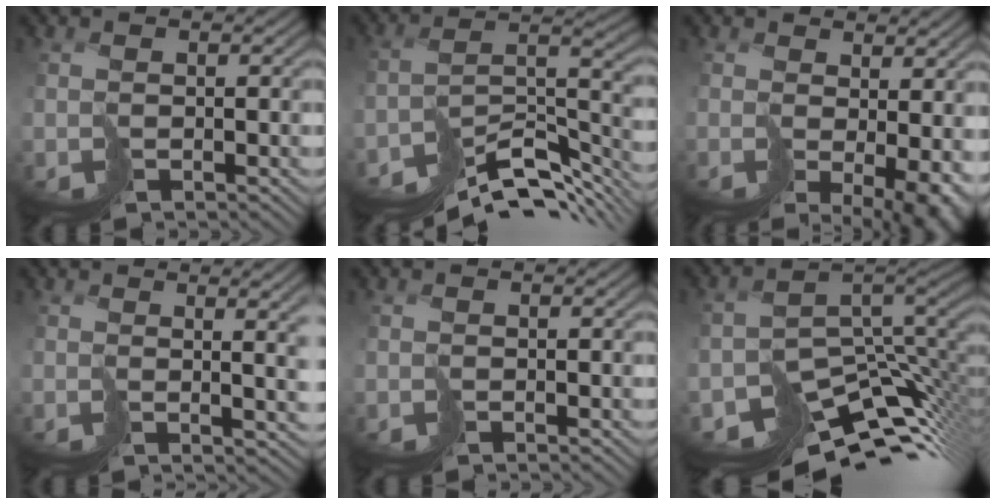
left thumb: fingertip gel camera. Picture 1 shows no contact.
{"total": 11.6, "force": [-9.6, 3.0, 5.9], "torque": [-0.102, -0.008, -0.145]}
{"total": 7.2, "force": [-1.1, 3.2, 6.3], "torque": [-0.111, -0.031, 0.006]}
{"total": 6.6, "force": [2.1, 1.5, 6.0], "torque": [-0.068, 0.008, 0.042]}
{"total": 0.0}
{"total": 10.8, "force": [-6.6, 4.9, 7.0], "torque": [-0.141, -0.039, -0.075]}